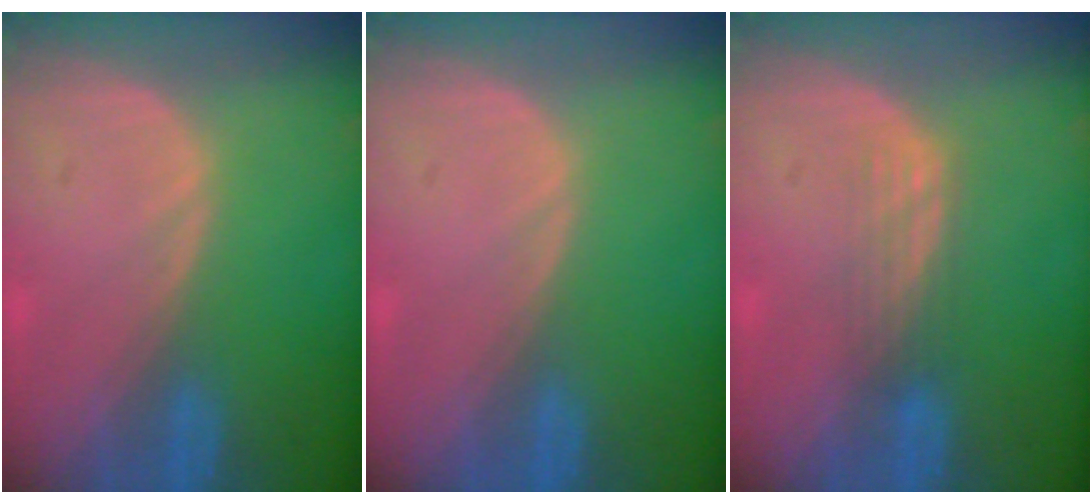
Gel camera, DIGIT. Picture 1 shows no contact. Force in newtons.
{"total": 0.0}
{"total": 2.9, "press": 2.5, "slide": 1.5}